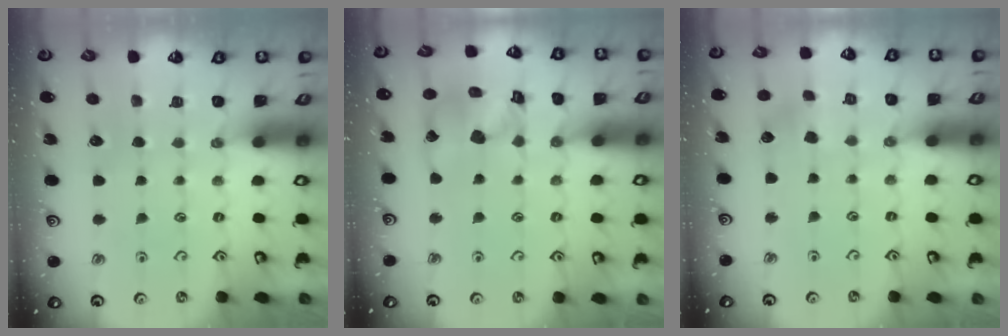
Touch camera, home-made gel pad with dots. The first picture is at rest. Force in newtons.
{"total": 13.5, "press": 13.4, "slide": 1.8}
{"total": 3.1, "press": 3.1, "slide": 0.4}